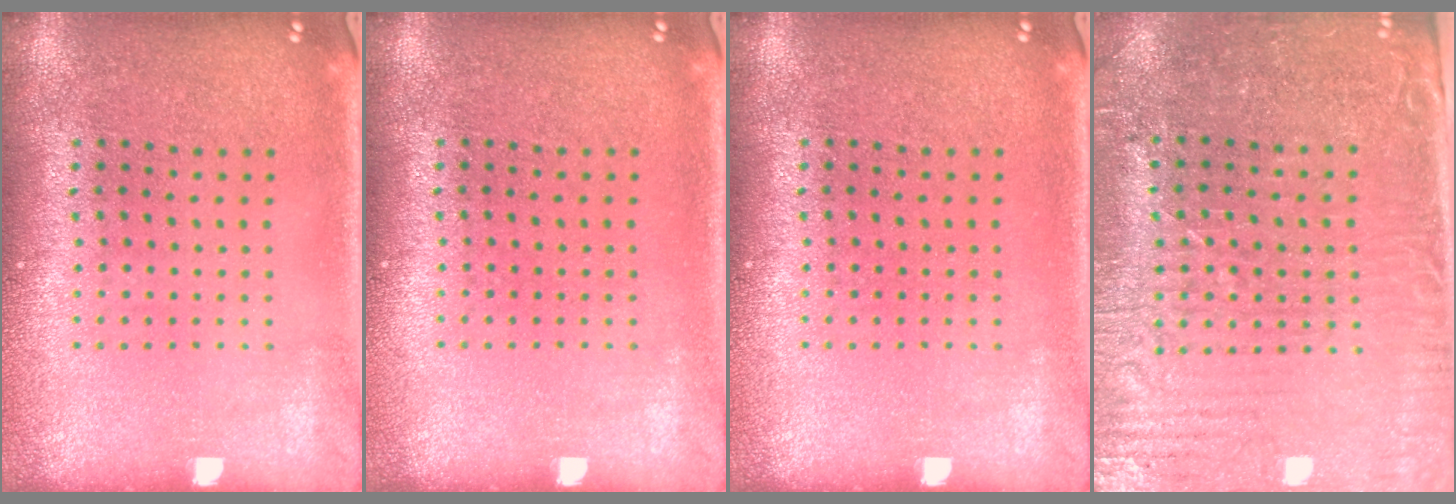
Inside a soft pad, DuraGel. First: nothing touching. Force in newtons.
{"total": 0.0}
{"total": 0.0}
{"total": 3.6, "press": 3.3, "slide": 1.4}